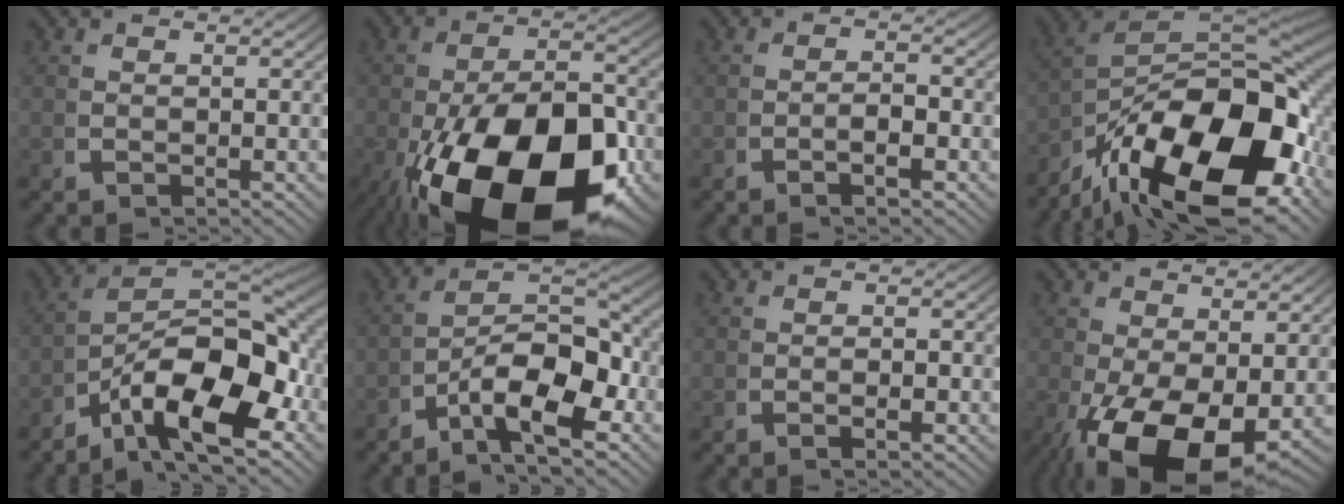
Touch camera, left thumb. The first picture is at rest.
{"total": 21.3, "force": [-6.0, 11.9, 16.6], "torque": [-0.311, -0.092, -0.048]}
{"total": 2.1, "force": [-0.7, 0.6, 1.9], "torque": [-0.033, -0.001, -0.017]}
{"total": 23.8, "force": [-3.6, 13.6, 19.2], "torque": [-0.334, -0.067, -0.031]}
{"total": 15.9, "force": [-2.6, 9.8, 12.3], "torque": [-0.196, -0.032, -0.037]}
{"total": 9.8, "force": [-2.4, 5.4, 7.8], "torque": [-0.135, -0.021, -0.041]}
{"total": 1.1, "force": [-0.3, 0.4, 1.0], "torque": [-0.015, 0.004, -0.010]}
{"total": 9.8, "force": [-2.9, 5.4, 7.7], "torque": [-0.145, -0.057, -0.016]}